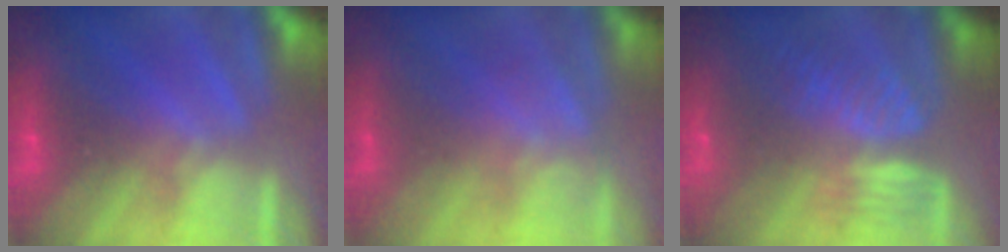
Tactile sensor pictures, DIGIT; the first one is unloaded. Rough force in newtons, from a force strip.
{"total": 2.8}
{"total": 9.4}